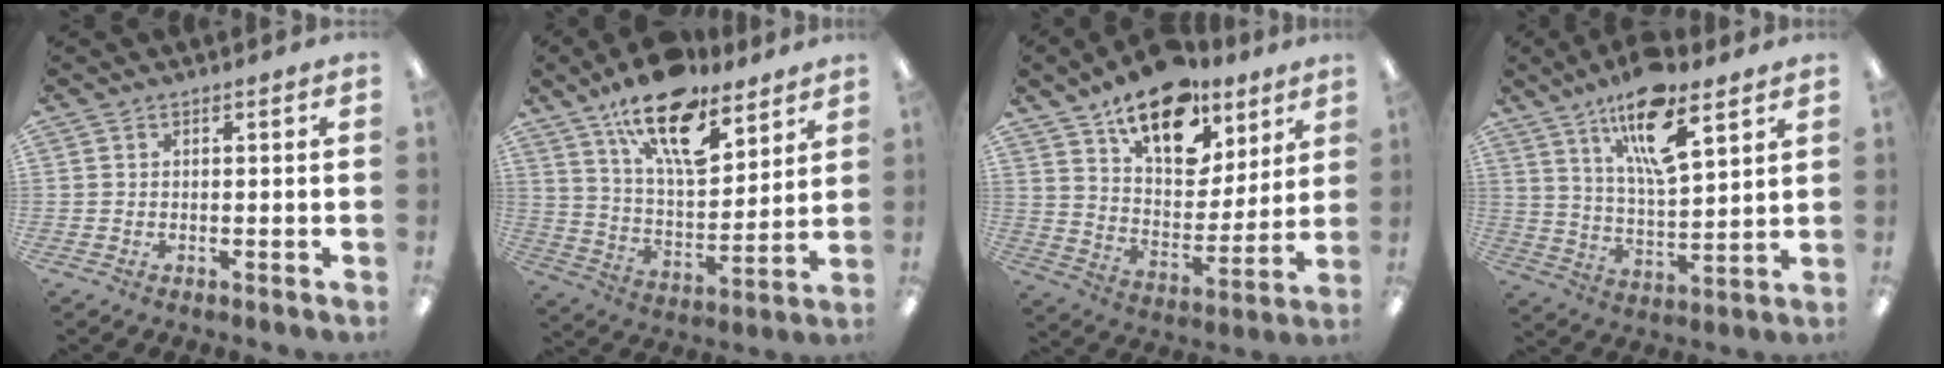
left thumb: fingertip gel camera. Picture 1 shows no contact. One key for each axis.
{"total": 18.6, "fx": 12.7, "fy": 7.7, "fz": 11.2, "tx": -0.188, "ty": -0.066, "tz": 0.220}
{"total": 18.1, "fx": 12.5, "fy": 9.5, "fz": 9.1, "tx": -0.143, "ty": -0.074, "tz": 0.220}
{"total": 16.0, "fx": 10.4, "fy": 5.2, "fz": 11.1, "tx": -0.188, "ty": -0.043, "tz": 0.172}